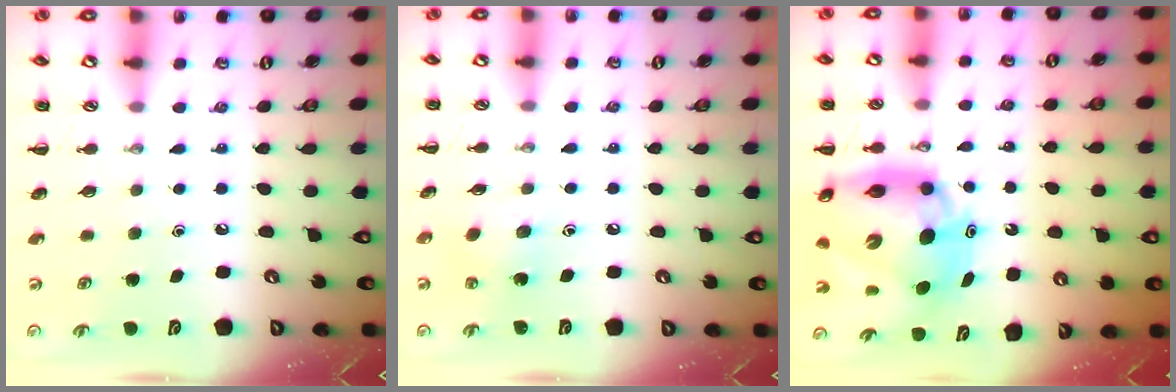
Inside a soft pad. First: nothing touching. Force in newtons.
{"total": 3.9, "press": 3.8, "slide": 1.0}
{"total": 14.9, "press": 14.3, "slide": 4.0}